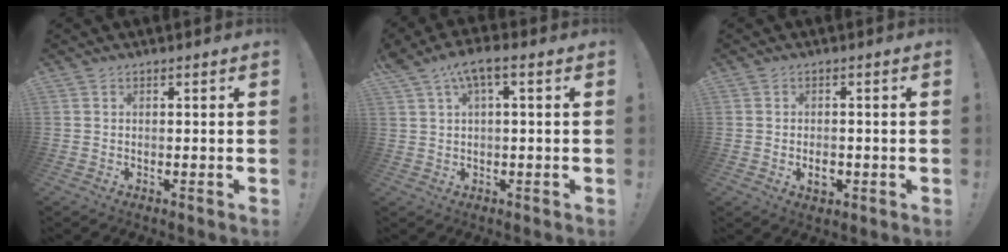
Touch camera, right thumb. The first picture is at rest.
{"total": 5.9, "force": [2.0, 1.9, 5.2], "torque": [-0.091, -0.003, 0.036]}
{"total": 3.4, "force": [-1.0, 2.4, 2.2], "torque": [-0.017, 0.001, -0.017]}